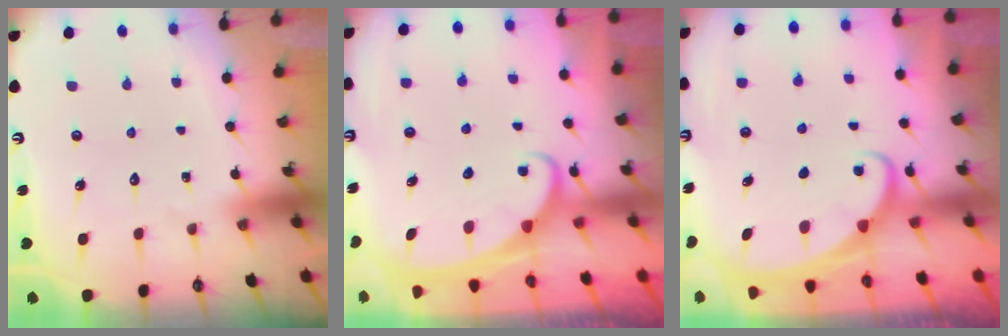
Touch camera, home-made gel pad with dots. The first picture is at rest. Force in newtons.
{"total": 2.3, "press": 2.3, "slide": 0.2}
{"total": 2.0, "press": 2.0, "slide": 0.3}